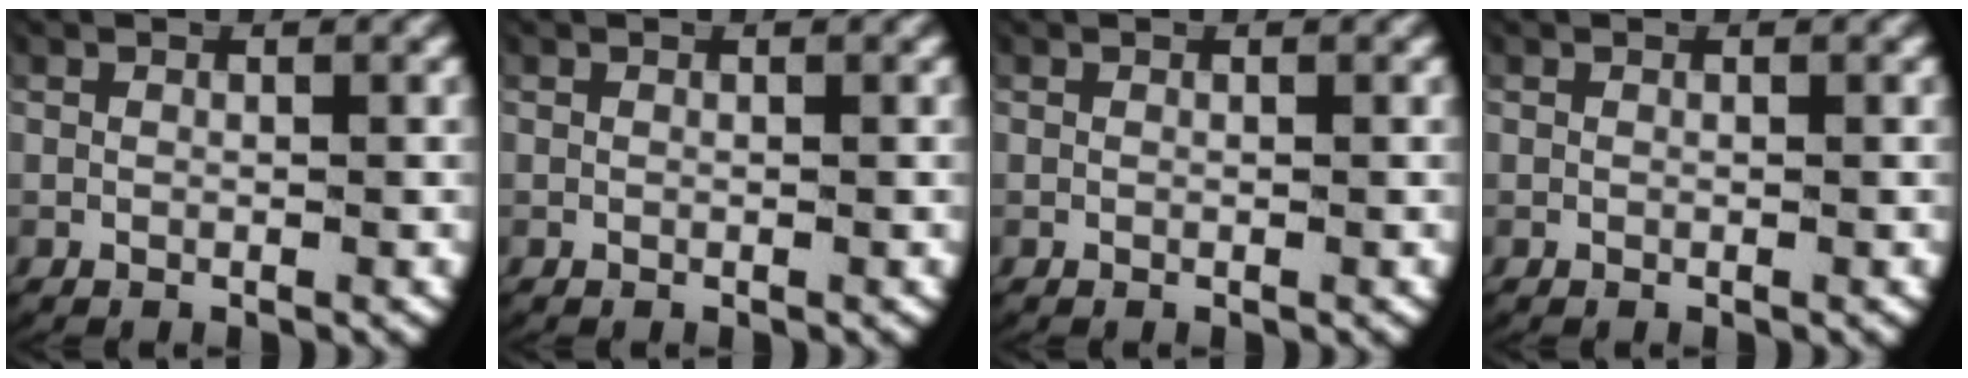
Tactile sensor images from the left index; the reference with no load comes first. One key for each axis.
{"total": 0.0}
{"total": 0.0}
{"total": 0.0}